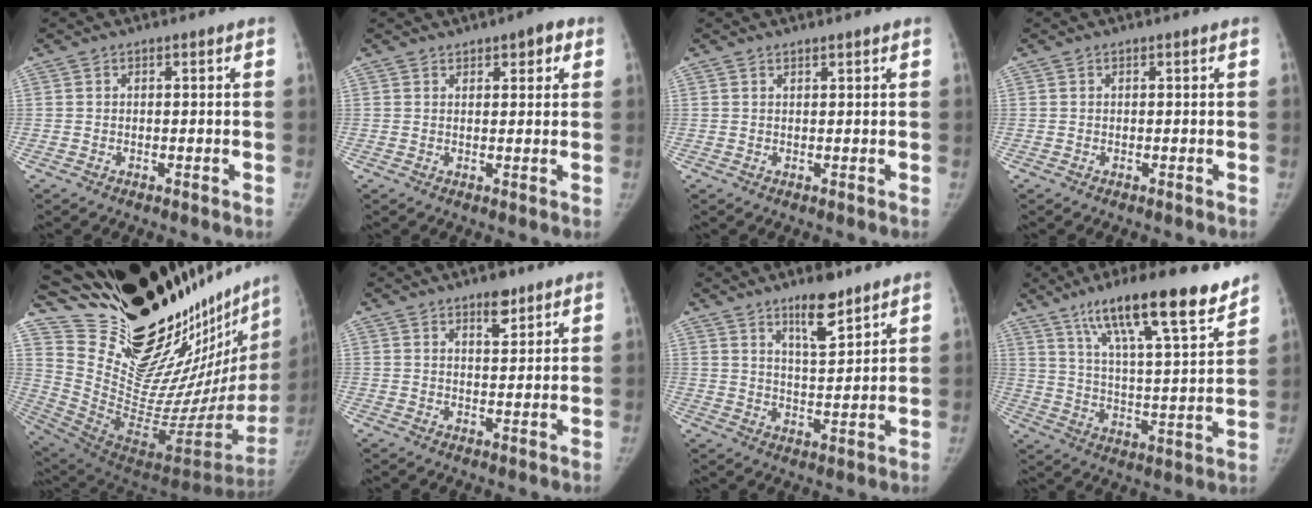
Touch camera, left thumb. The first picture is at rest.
{"total": 3.8, "force": [2.2, 1.7, 2.6], "torque": [-0.018, -0.006, 0.026]}
{"total": 1.0, "force": [0.8, 0.1, 0.5], "torque": [-0.007, -0.005, 0.015]}
{"total": 0.0}
{"total": 39.1, "force": [33.2, 8.9, 18.6], "torque": [-0.275, -0.225, 0.493]}
{"total": 4.2, "force": [3.0, 1.7, 2.5], "torque": [-0.023, -0.019, 0.047]}
{"total": 8.2, "force": [5.8, 2.3, 5.3], "torque": [-0.073, -0.043, 0.099]}
{"total": 20.7, "force": [14.2, 3.7, 14.5], "torque": [-0.215, -0.057, 0.234]}